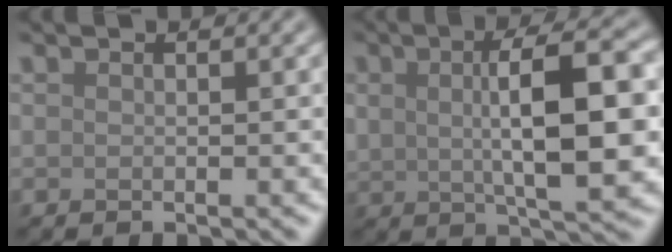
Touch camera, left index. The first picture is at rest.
{"total": 9.4, "force": [1.0, 3.3, 8.7], "torque": [-0.139, 0.005, 0.018]}